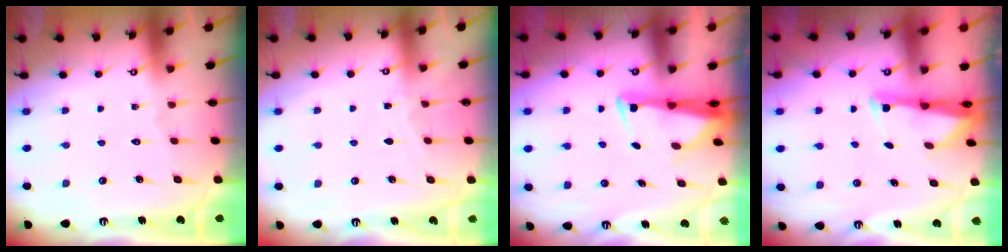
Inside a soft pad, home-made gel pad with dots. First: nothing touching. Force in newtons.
{"total": 2.9, "press": 2.8, "slide": 0.3}
{"total": 2.8, "press": 2.6, "slide": 1.0}
{"total": 2.5, "press": 2.5, "slide": 0.5}